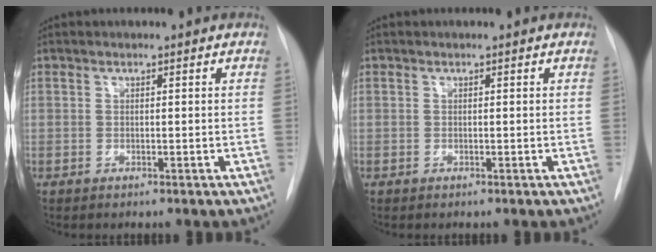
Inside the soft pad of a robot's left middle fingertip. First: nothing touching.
{"total": 0.0}